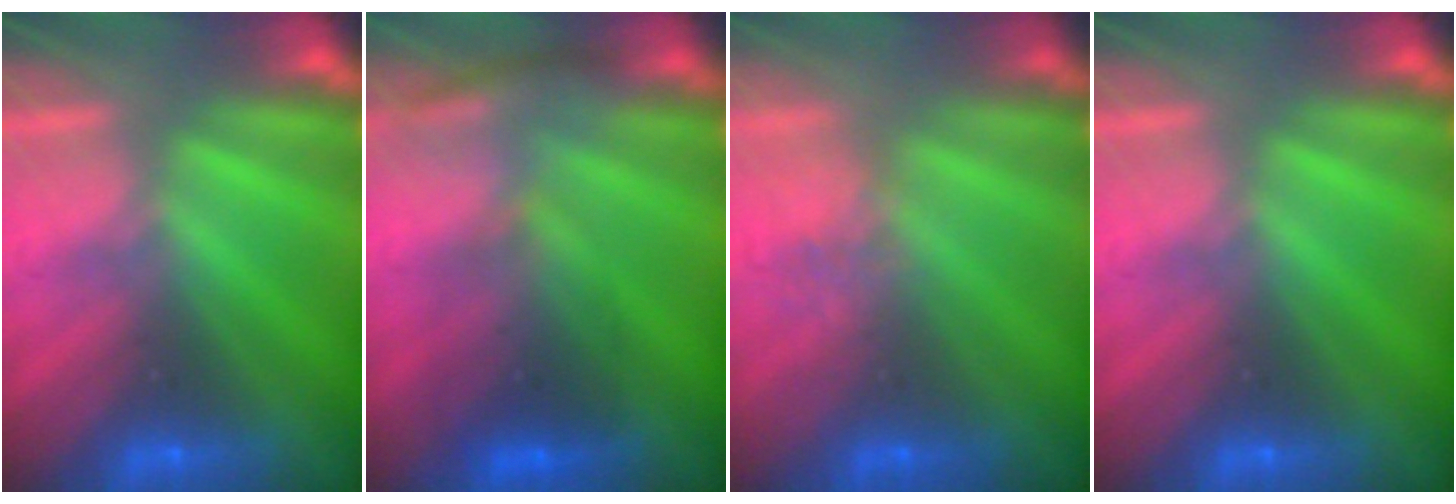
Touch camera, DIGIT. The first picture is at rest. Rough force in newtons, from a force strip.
{"total": 2.7}
{"total": 2.4}
{"total": 0.0}